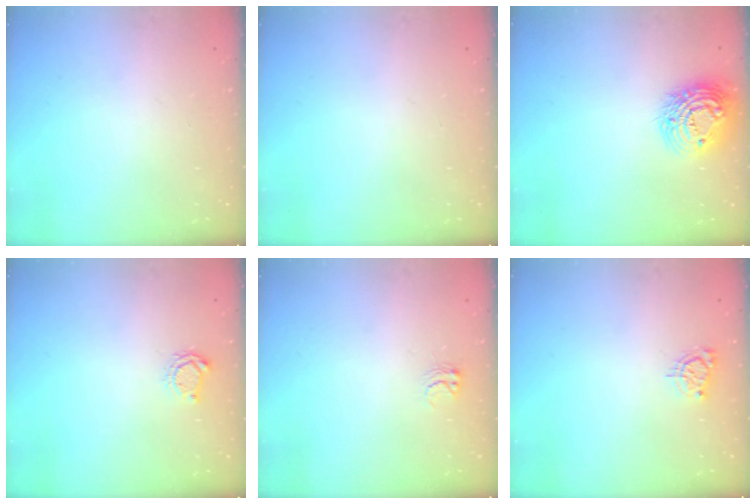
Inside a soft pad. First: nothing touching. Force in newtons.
{"total": 0.0}
{"total": 13.9, "press": 13.9, "slide": 1.0}
{"total": 4.7, "press": 4.7, "slide": 0.6}
{"total": 2.6, "press": 2.6, "slide": 0.2}
{"total": 4.6, "press": 4.6, "slide": 0.5}